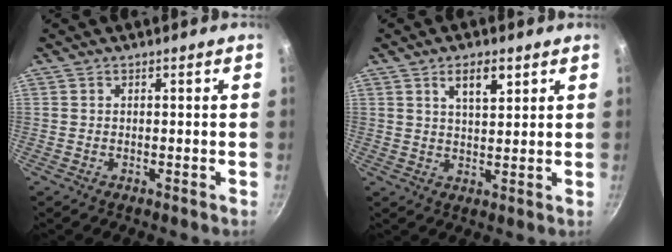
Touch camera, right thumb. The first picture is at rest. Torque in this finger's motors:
{"motor_torque": [0.43, 1.42, 0.25, -0.06, 0.17]}